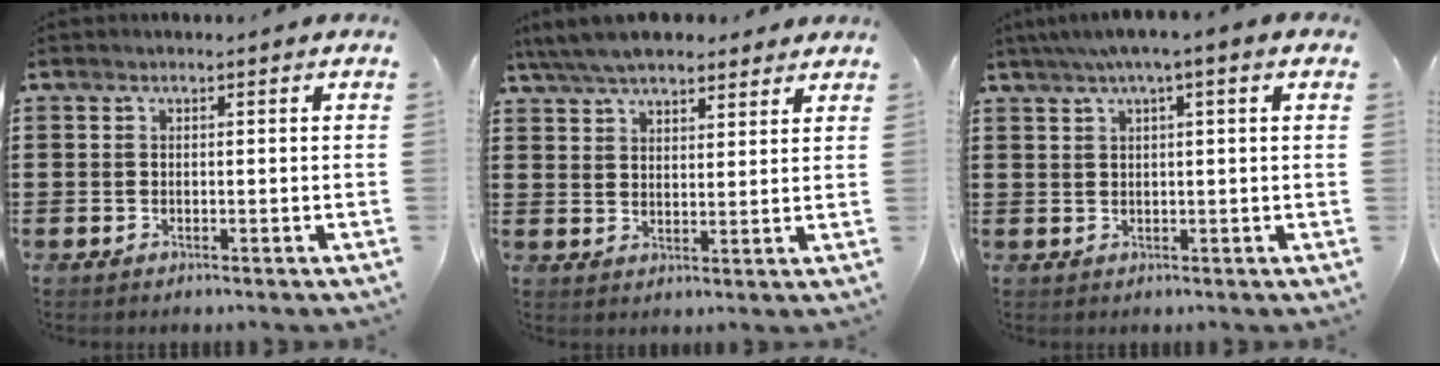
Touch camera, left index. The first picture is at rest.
{"total": 6.7, "force": [5.9, 1.8, 2.6], "torque": [-0.069, -0.008, 0.111]}
{"total": 3.3, "force": [1.2, 0.1, 3.0], "torque": [-0.060, 0.002, 0.021]}